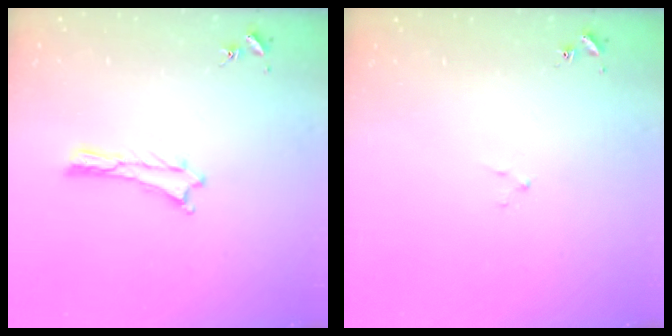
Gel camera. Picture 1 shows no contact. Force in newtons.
{"total": 1.5, "press": 1.5, "slide": 0.2}